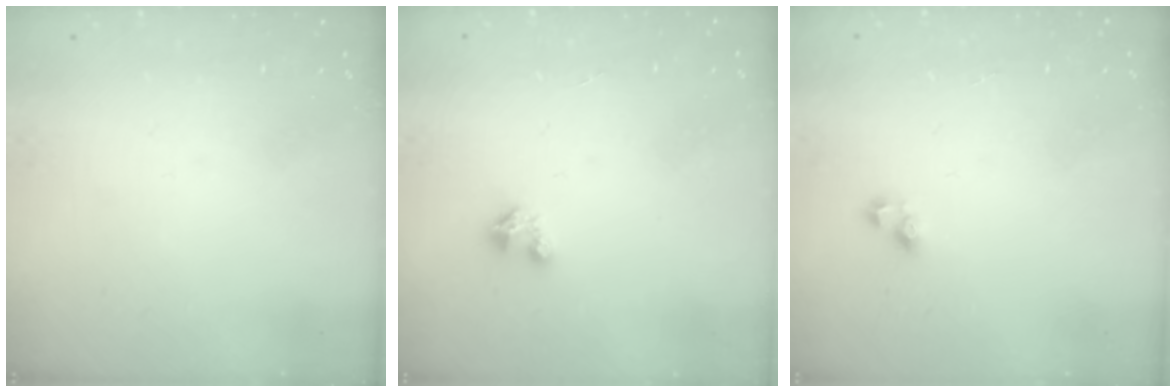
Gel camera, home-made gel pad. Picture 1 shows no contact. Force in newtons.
{"total": 1.4, "press": 1.4, "slide": 0.2}
{"total": 2.9, "press": 2.8, "slide": 0.3}